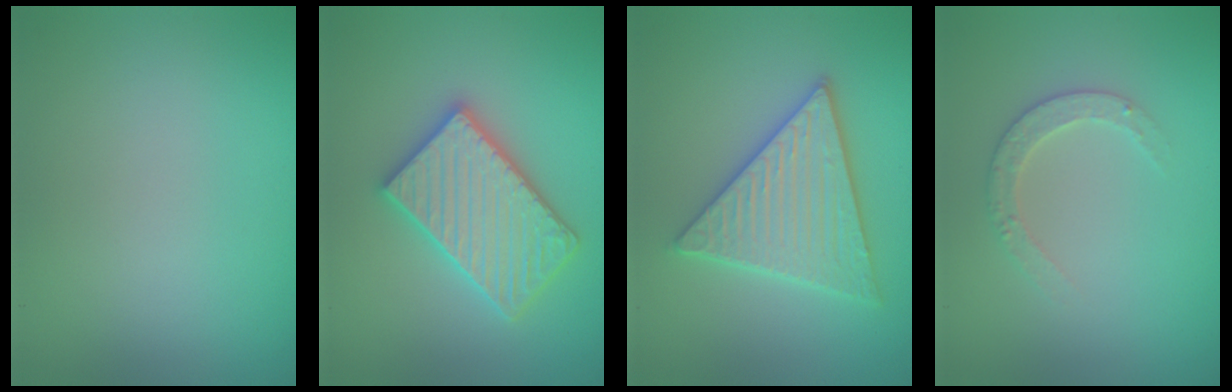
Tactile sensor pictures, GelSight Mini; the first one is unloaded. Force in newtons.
{"total": 5.5, "press": 5.5, "slide": 0.8}
{"total": 5.6, "press": 5.6, "slide": 0.7}
{"total": 2.1, "press": 2.1, "slide": 0.3}